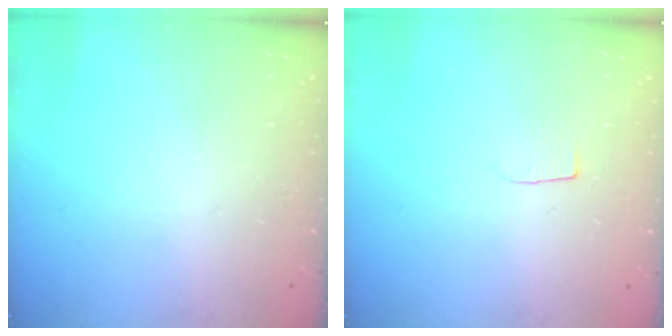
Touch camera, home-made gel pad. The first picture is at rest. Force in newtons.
{"total": 3.7, "press": 3.7, "slide": 0.3}